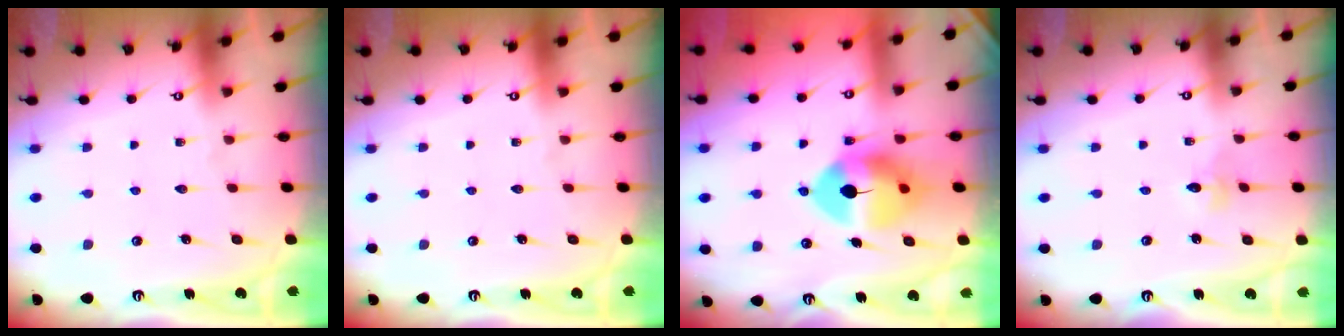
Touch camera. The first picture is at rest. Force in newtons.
{"total": 0.0}
{"total": 10.0, "press": 9.9, "slide": 1.6}
{"total": 2.3, "press": 2.3, "slide": 0.2}